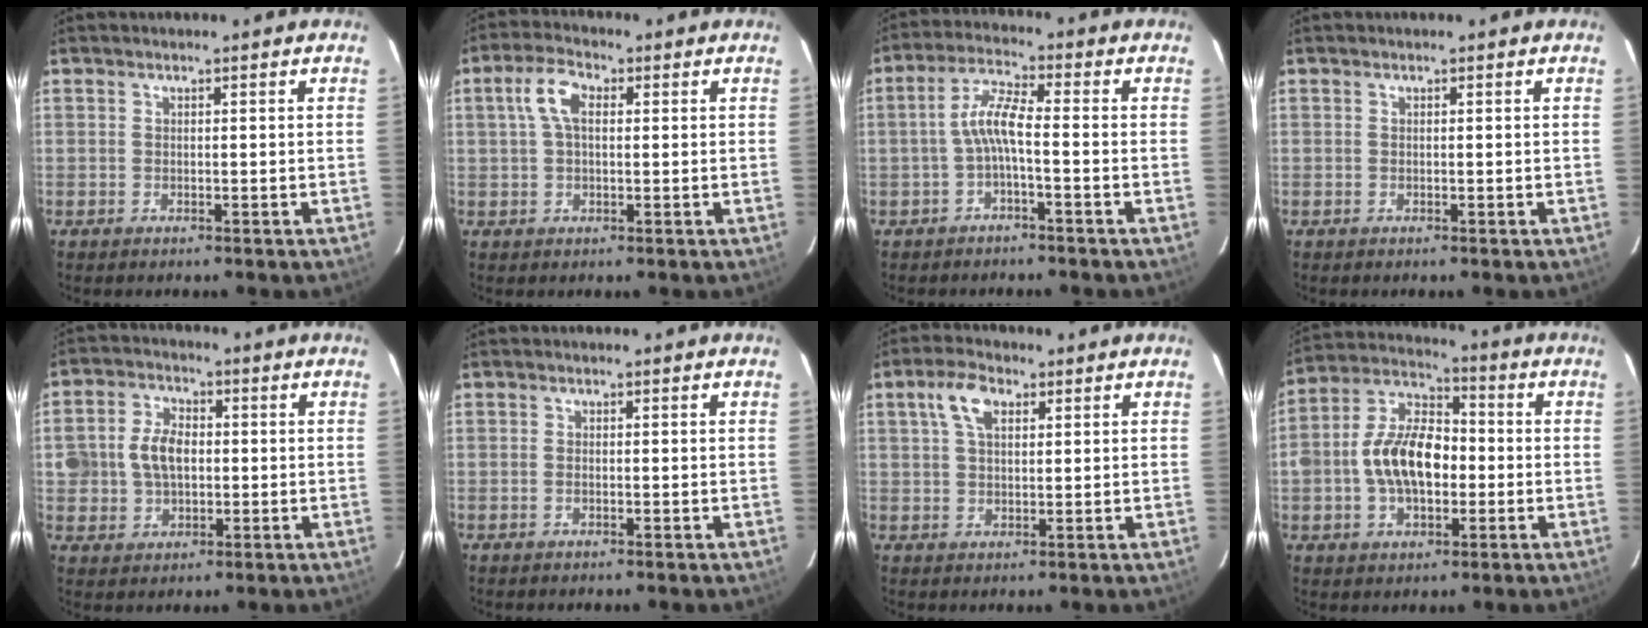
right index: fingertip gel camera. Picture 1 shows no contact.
{"total": 5.5, "force": [1.2, 2.8, 4.6], "torque": [-0.092, 0.017, 0.022]}
{"total": 5.1, "force": [-1.7, 0.6, 4.8], "torque": [-0.110, 0.014, -0.033]}
{"total": 0.0}
{"total": 7.9, "force": [0.2, 6.0, 5.2], "torque": [-0.109, 0.018, 0.011]}
{"total": 0.6, "force": [-0.2, 0.3, 0.5], "torque": [-0.010, 0.000, -0.004]}
{"total": 5.7, "force": [2.4, 3.0, 4.2], "torque": [-0.082, 0.017, 0.045]}
{"total": 14.0, "force": [-1.8, 8.4, 11.1], "torque": [-0.217, 0.024, -0.032]}